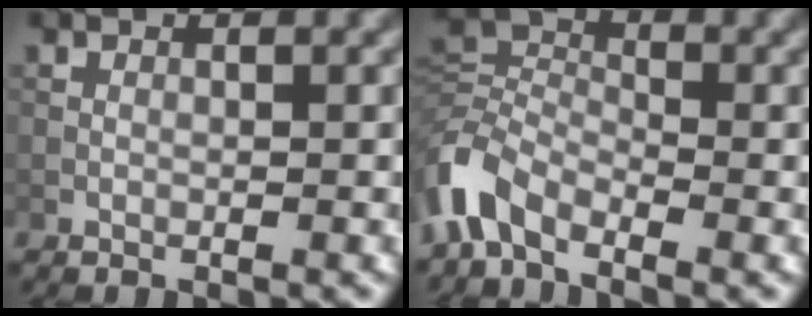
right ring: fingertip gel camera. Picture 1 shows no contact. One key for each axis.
{"total": 5.5, "fx": -3.7, "fy": 2.8, "fz": 3.1, "tx": -0.065, "ty": 0.001, "tz": -0.092}